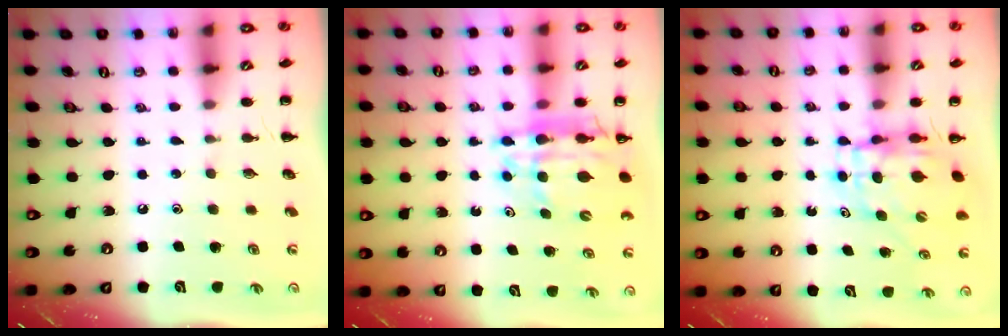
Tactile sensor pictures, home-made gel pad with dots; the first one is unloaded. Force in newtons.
{"total": 13.5, "press": 12.9, "slide": 3.8}
{"total": 5.2, "press": 5.2, "slide": 0.4}